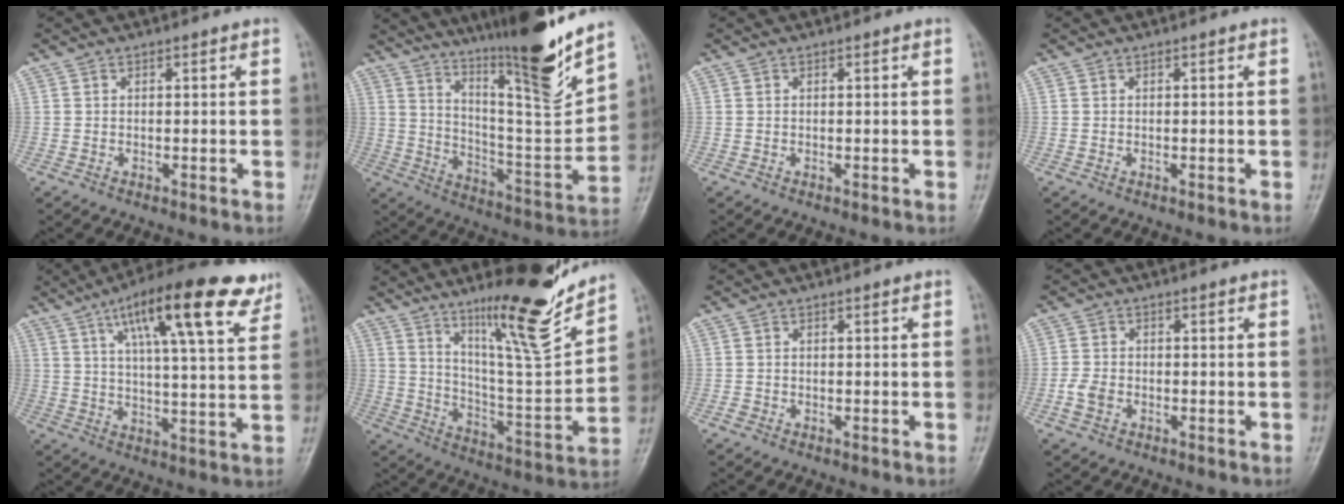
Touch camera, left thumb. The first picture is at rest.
{"total": 21.3, "force": [15.6, 2.1, 14.5], "torque": [-0.192, -0.094, 0.260]}
{"total": 0.0}
{"total": 0.0}
{"total": 19.5, "force": [10.6, 5.0, 15.5], "torque": [-0.218, -0.017, 0.160]}
{"total": 18.6, "force": [13.4, 2.7, 12.6], "torque": [-0.169, -0.096, 0.226]}
{"total": 0.9, "force": [-0.6, 0.6, 0.2], "torque": [-0.006, 0.001, -0.015]}
{"total": 3.4, "force": [-1.5, 2.4, 1.9], "torque": [-0.039, 0.006, -0.030]}